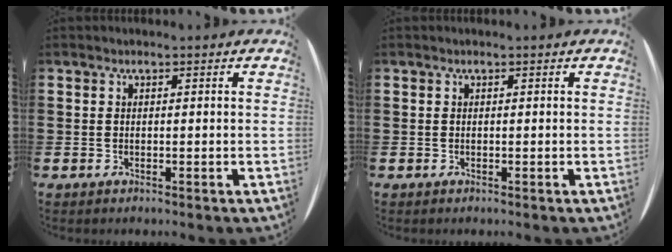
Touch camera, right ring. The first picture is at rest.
{"total": 0.0}